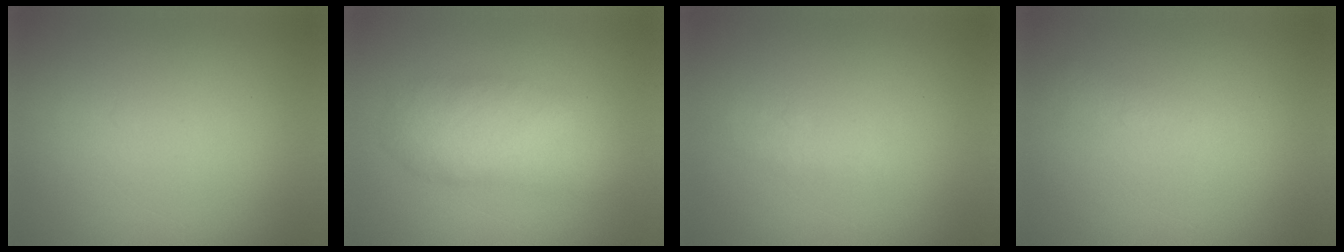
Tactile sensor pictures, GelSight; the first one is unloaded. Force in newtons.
{"total": 4.2}
{"total": 1.2}
{"total": 1.2}